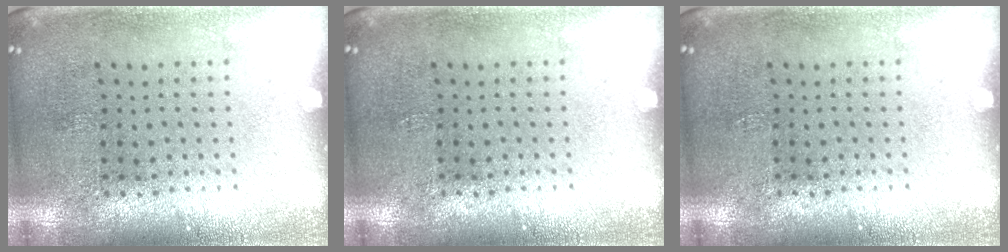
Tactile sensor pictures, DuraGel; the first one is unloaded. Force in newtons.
{"total": 0.0}
{"total": 0.0}